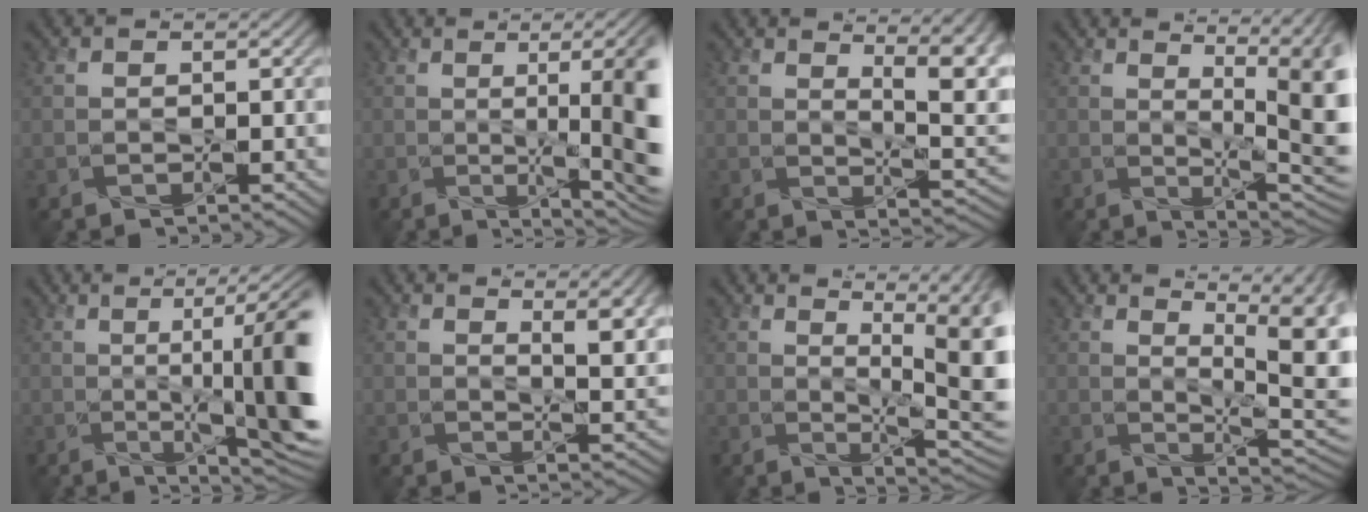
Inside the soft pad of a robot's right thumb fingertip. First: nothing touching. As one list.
[{"total": 12.5, "force": [0.1, 3.2, 12.1], "torque": [-0.130, 0.024, -0.008]}, {"total": 10.5, "force": [4.6, 3.7, 8.6], "torque": [-0.113, 0.016, 0.060]}, {"total": 11.1, "force": [2.8, 2.8, 10.4], "torque": [-0.137, 0.020, 0.036]}, {"total": 14.0, "force": [0.0, 3.0, 13.7], "torque": [-0.153, 0.007, -0.007]}, {"total": 6.4, "force": [3.0, 2.3, 5.1], "torque": [-0.071, 0.000, 0.048]}, {"total": 12.4, "force": [3.6, 3.5, 11.4], "torque": [-0.148, 0.025, 0.051]}, {"total": 12.4, "force": [4.8, 3.7, 10.9], "torque": [-0.153, 0.029, 0.072]}]